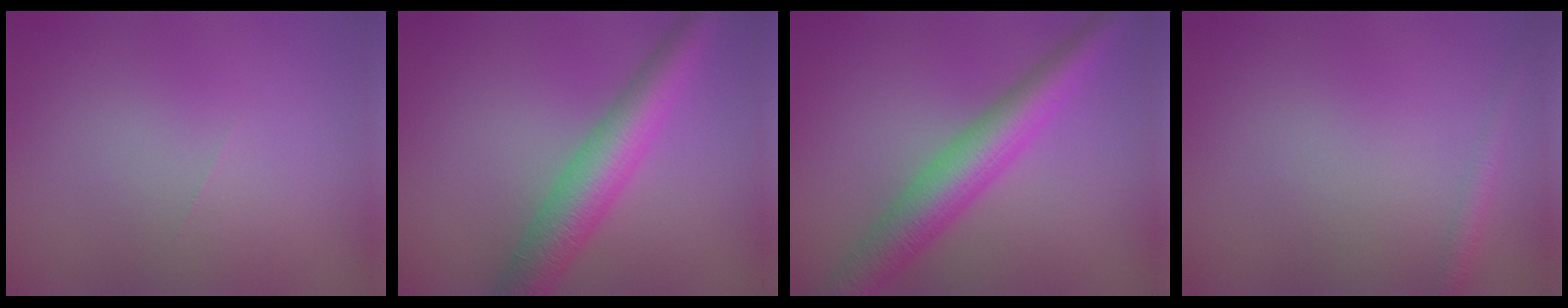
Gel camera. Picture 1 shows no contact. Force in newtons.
{"total": 6.4, "press": 6.4, "slide": 0.1}
{"total": 6.4, "press": 6.4, "slide": 0.1}
{"total": 1.3, "press": 1.3, "slide": 0.1}